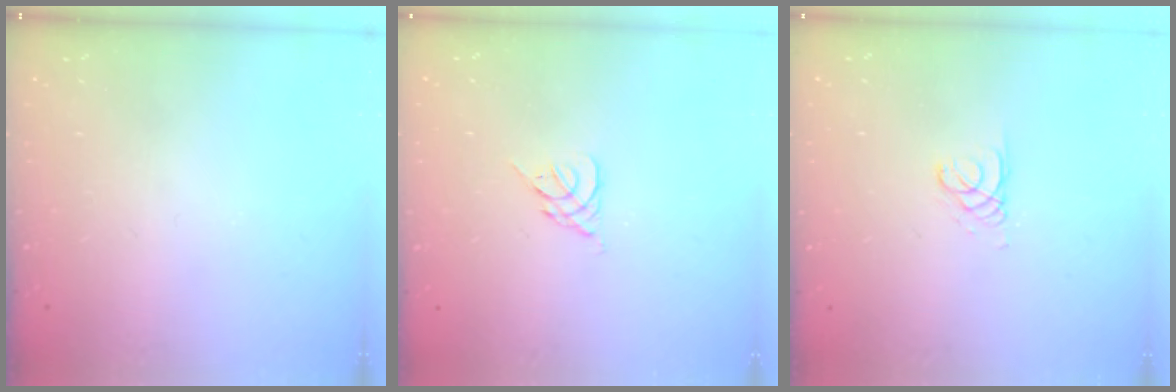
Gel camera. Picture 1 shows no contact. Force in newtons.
{"total": 2.6, "press": 2.5, "slide": 0.7}
{"total": 1.1, "press": 1.1, "slide": 0.1}